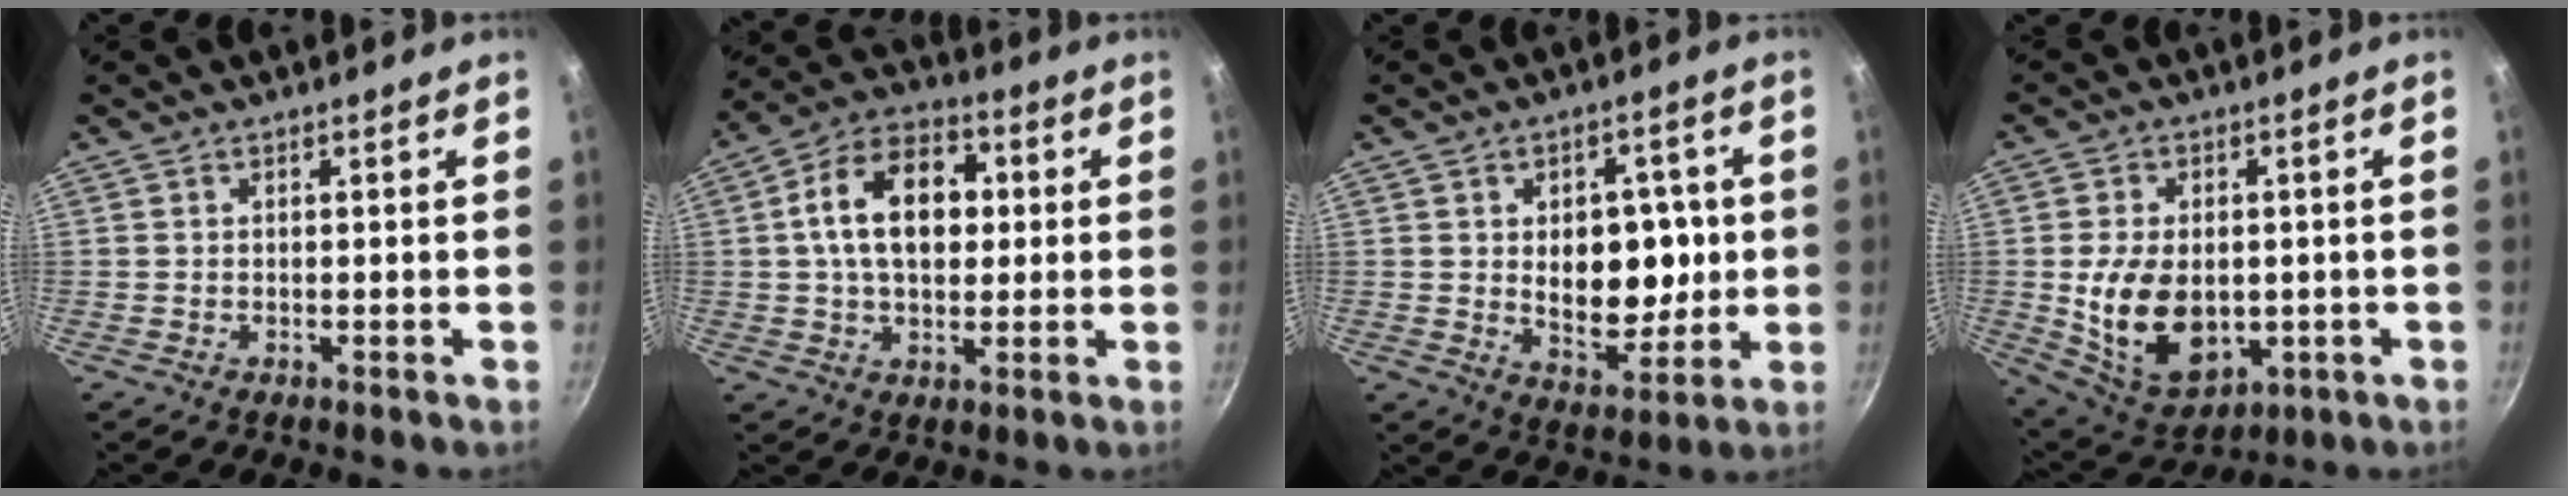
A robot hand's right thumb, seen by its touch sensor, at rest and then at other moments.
{"total": 15.2, "force": [2.1, 10.1, 11.2], "torque": [-0.153, 0.022, 0.019]}
{"total": 13.1, "force": [0.8, 8.6, 9.9], "torque": [-0.089, -0.011, 0.021]}
{"total": 14.6, "force": [-1.2, 9.9, 10.7], "torque": [-0.166, -0.011, 0.002]}